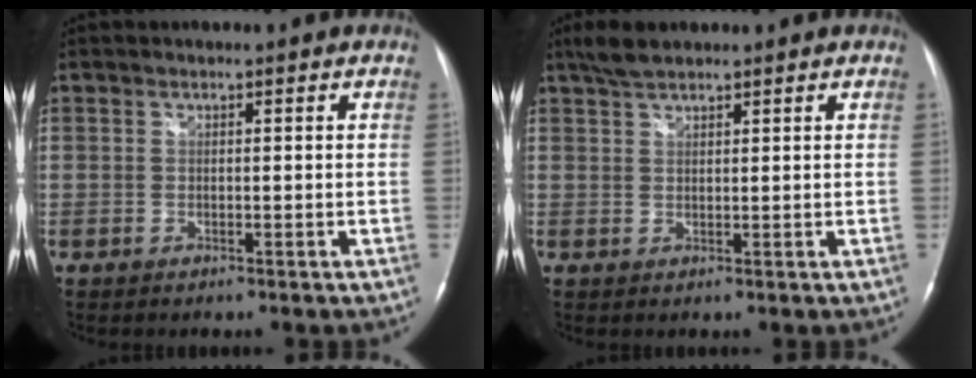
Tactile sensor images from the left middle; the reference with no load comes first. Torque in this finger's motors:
{"motor_torque": [0.34, -0.15, -0.08, 0.05]}